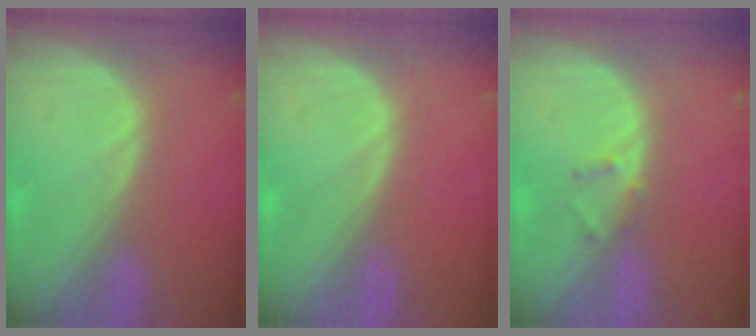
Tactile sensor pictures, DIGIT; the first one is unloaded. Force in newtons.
{"total": 0.0}
{"total": 1.8, "press": 1.5, "slide": 0.9}